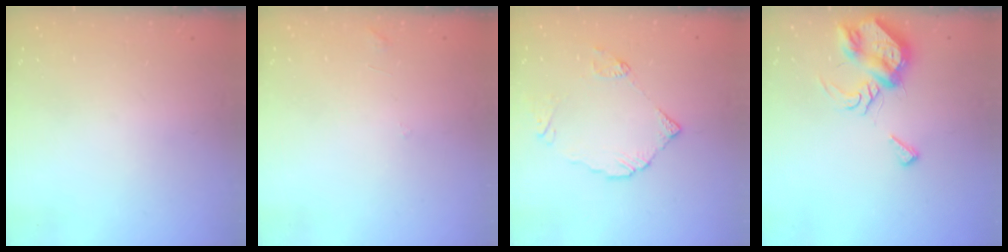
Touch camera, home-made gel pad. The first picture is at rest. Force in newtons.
{"total": 3.4, "press": 3.4, "slide": 0.3}
{"total": 7.5, "press": 7.5, "slide": 0.8}
{"total": 9.0, "press": 9.0, "slide": 0.6}